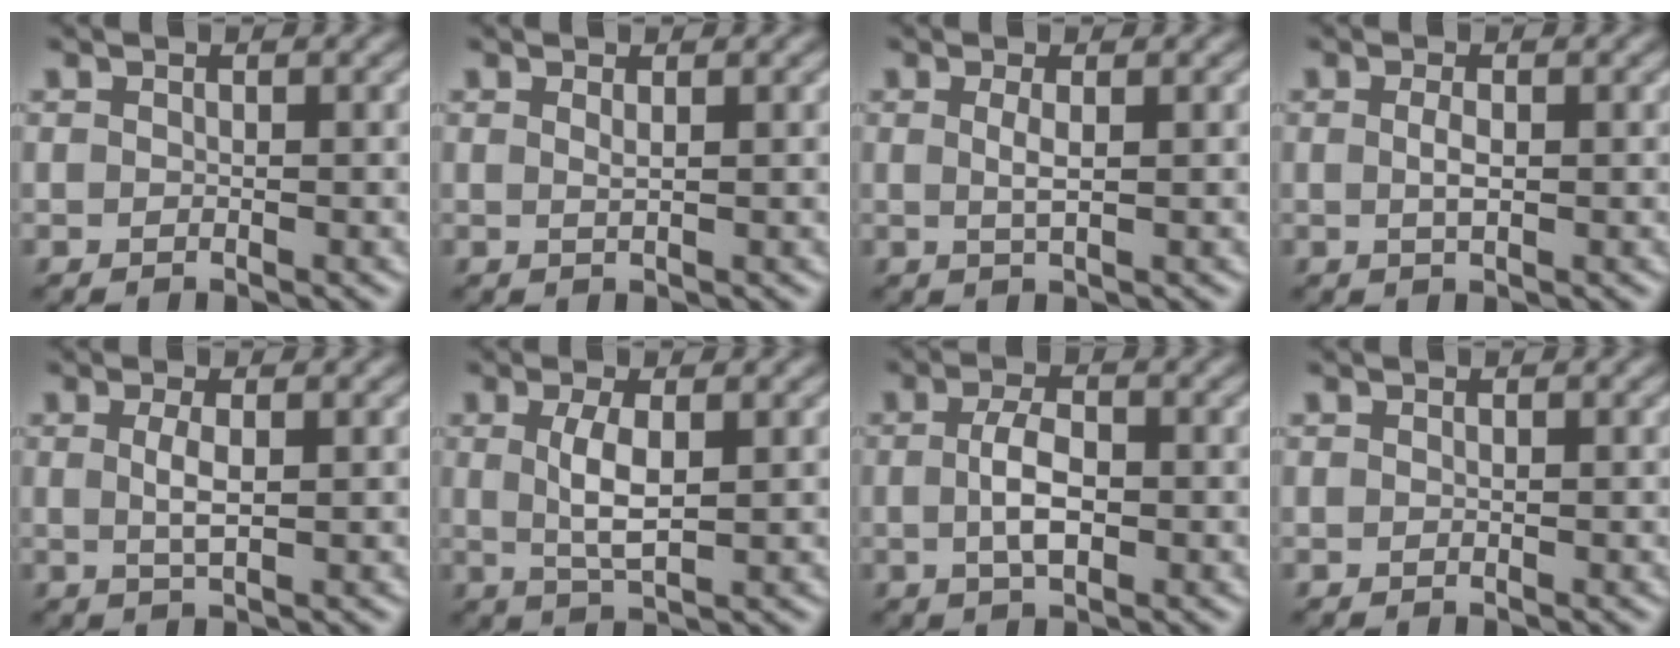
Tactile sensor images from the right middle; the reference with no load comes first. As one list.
[{"total": 0.7, "force": [0.4, 0.1, 0.6], "torque": [-0.007, -0.001, 0.005]}, {"total": 1.5, "force": [0.3, 0.3, 1.4], "torque": [-0.027, 0.001, 0.004]}, {"total": 1.4, "force": [0.1, 0.4, 1.3], "torque": [-0.028, 0.000, 0.002]}, {"total": 2.0, "force": [0.3, 0.5, 1.9], "torque": [-0.040, 0.001, 0.007]}, {"total": 3.4, "force": [0.5, 1.0, 3.2], "torque": [-0.070, -0.002, 0.012]}, {"total": 3.5, "force": [-0.2, 1.6, 3.1], "torque": [-0.063, -0.001, -0.004]}, {"total": 0.0}]